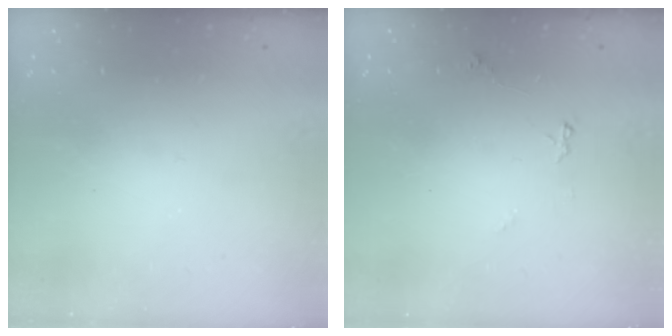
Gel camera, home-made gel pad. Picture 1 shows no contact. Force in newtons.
{"total": 5.2, "press": 5.1, "slide": 0.7}